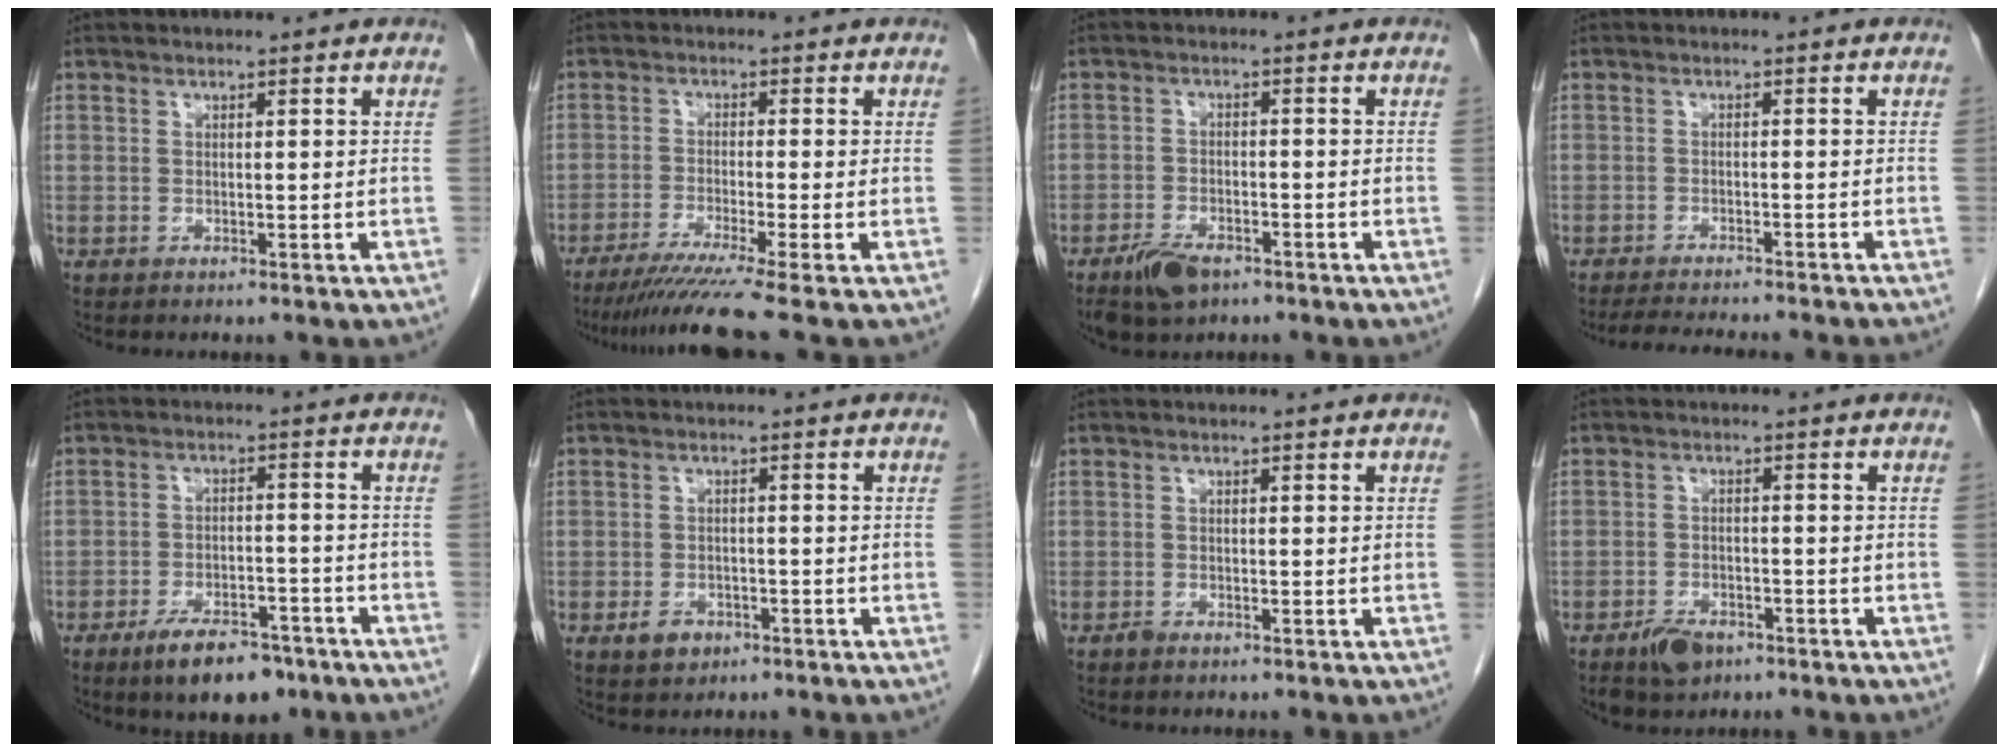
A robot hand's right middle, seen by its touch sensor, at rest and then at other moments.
{"total": 8.6, "force": [-6.7, -2.5, 4.8], "torque": [-0.064, -0.038, -0.109]}
{"total": 5.5, "force": [-3.8, 2.5, 3.1], "torque": [-0.062, -0.004, -0.061]}
{"total": 10.4, "force": [-9.5, 0.8, 4.3], "torque": [-0.059, -0.017, -0.126]}
{"total": 8.5, "force": [-6.0, 3.3, 5.0], "torque": [-0.083, -0.005, -0.095]}
{"total": 2.9, "force": [-1.7, 2.1, 1.2], "torque": [-0.024, 0.002, -0.020]}
{"total": 0.7, "force": [-0.6, 0.2, 0.2], "torque": [-0.008, 0.000, -0.011]}
{"total": 4.5, "force": [-3.1, 2.4, 2.2], "torque": [-0.039, -0.001, -0.045]}